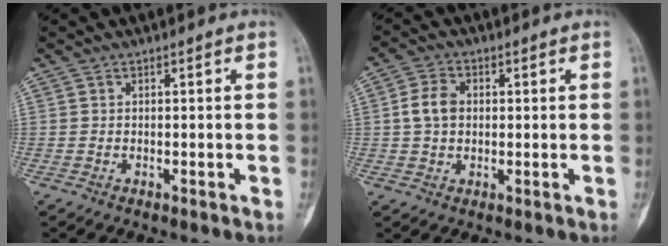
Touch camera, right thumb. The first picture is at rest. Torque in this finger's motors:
{"motor_torque": [0.66, 0.69, 0.30, -0.28, 0.00]}